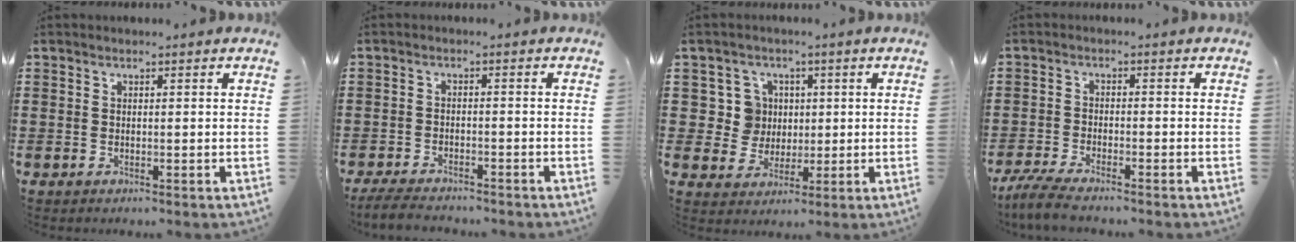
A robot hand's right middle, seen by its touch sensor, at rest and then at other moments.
{"total": 3.6, "force": [-3.4, 0.5, 0.9], "torque": [-0.024, -0.004, -0.071]}
{"total": 6.8, "force": [1.1, 6.5, 1.6], "torque": [-0.057, 0.013, 0.023]}
{"total": 4.2, "force": [-3.8, 0.1, 1.6], "torque": [-0.050, -0.014, -0.079]}